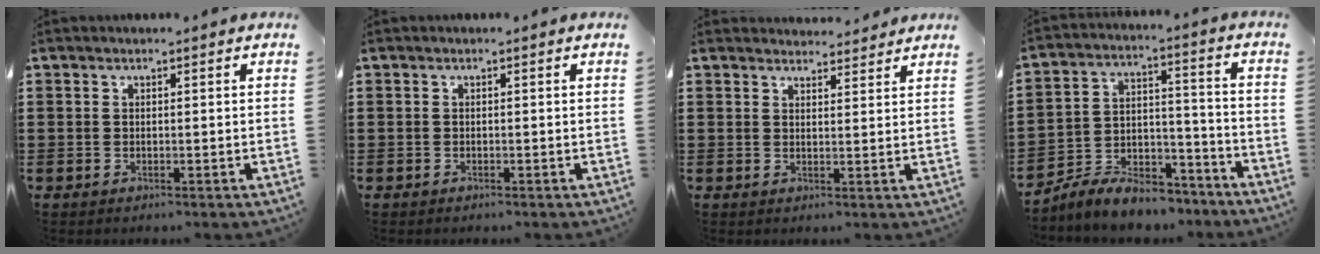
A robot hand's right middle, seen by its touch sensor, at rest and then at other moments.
{"total": 0.0}
{"total": 2.7, "force": [2.6, 0.4, -0.2], "torque": [0.004, -0.006, 0.049]}
{"total": 7.8, "force": [-7.2, 2.0, 1.9], "torque": [-0.033, 0.021, -0.141]}